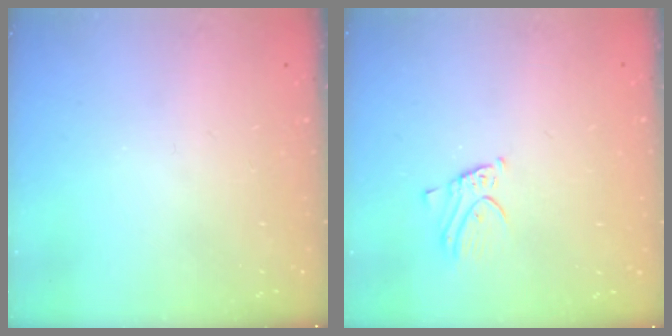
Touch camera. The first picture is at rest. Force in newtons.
{"total": 2.8, "press": 2.8, "slide": 0.1}